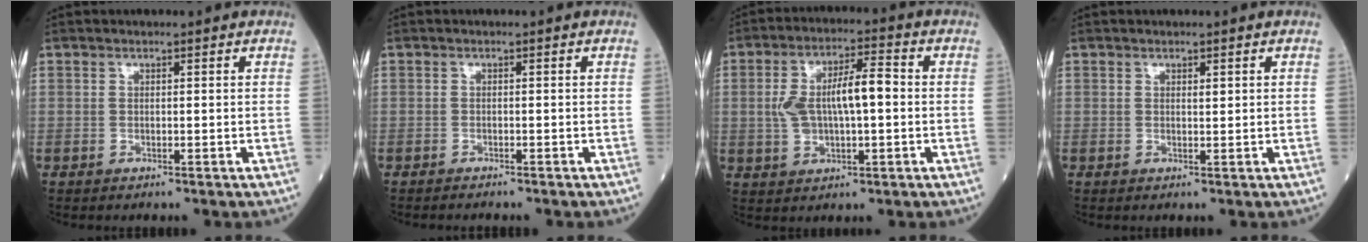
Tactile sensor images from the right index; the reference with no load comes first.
{"total": 1.1, "force": [-1.1, 0.1, 0.2], "torque": [-0.008, -0.002, -0.015]}
{"total": 9.5, "force": [0.3, 3.2, 9.0], "torque": [-0.178, 0.023, 0.008]}
{"total": 0.6, "force": [0.3, 0.2, 0.5], "torque": [-0.010, -0.003, 0.005]}